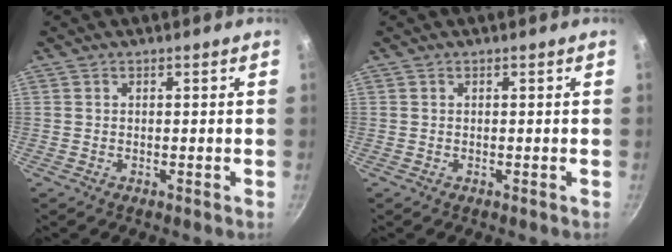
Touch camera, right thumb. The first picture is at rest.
{"total": 0.0}